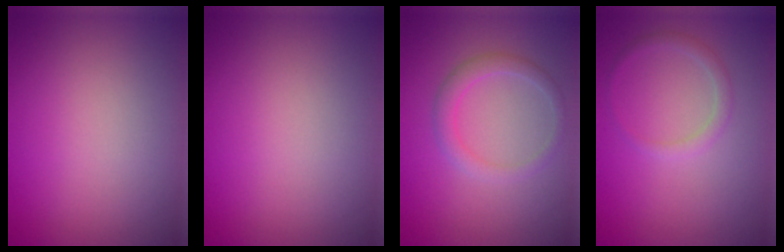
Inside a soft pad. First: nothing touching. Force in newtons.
{"total": 0.0}
{"total": 2.0, "press": 2.0, "slide": 0.1}
{"total": 1.3, "press": 1.3, "slide": 0.1}